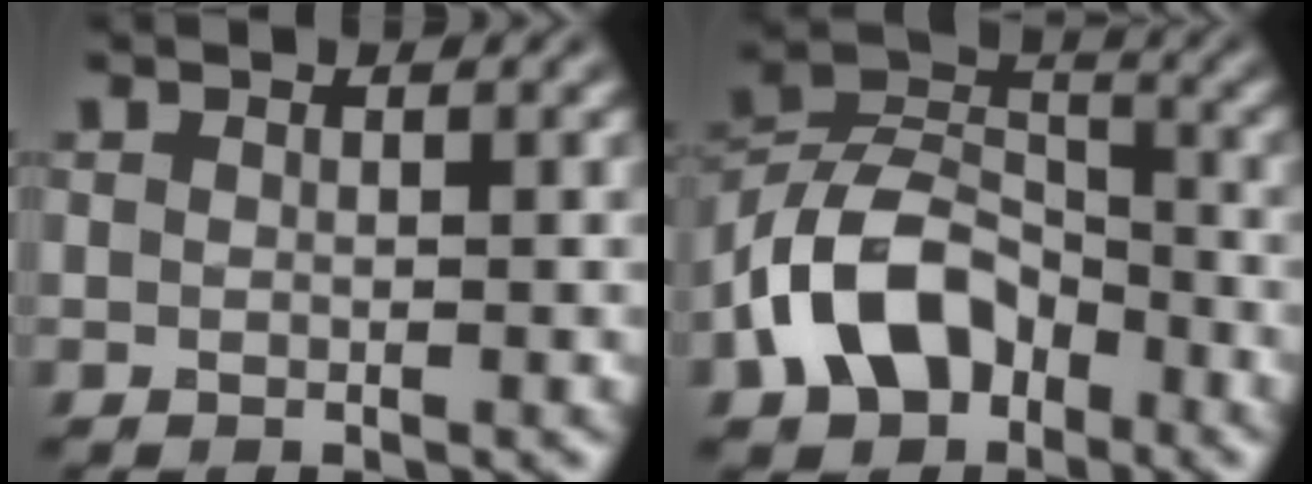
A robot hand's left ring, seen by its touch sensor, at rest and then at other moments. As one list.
[{"total": 8.3, "force": [-4.2, 5.4, 4.6], "torque": [-0.085, 0.010, -0.099]}]